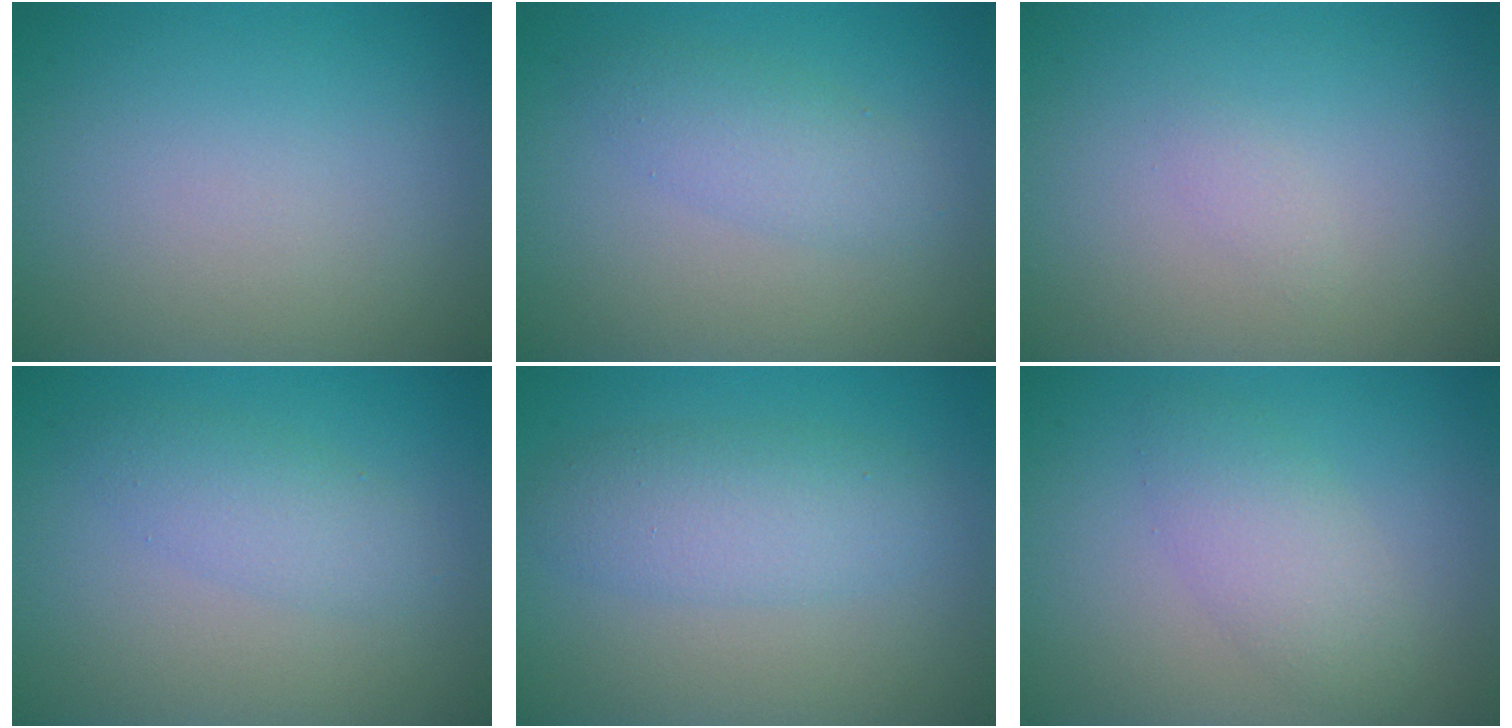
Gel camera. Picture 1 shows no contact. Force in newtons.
{"total": 2.5, "press": 2.5, "slide": 0.1}
{"total": 0.6, "press": 0.6, "slide": 0.1}
{"total": 2.5, "press": 2.5, "slide": 0.1}
{"total": 3.8, "press": 3.8, "slide": 0.1}
{"total": 3.2, "press": 3.2, "slide": 0.1}